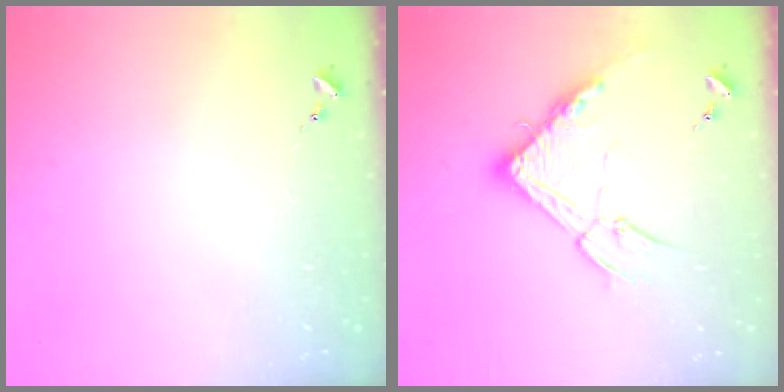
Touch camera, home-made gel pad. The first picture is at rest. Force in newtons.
{"total": 15.6, "press": 15.6, "slide": 0.6}